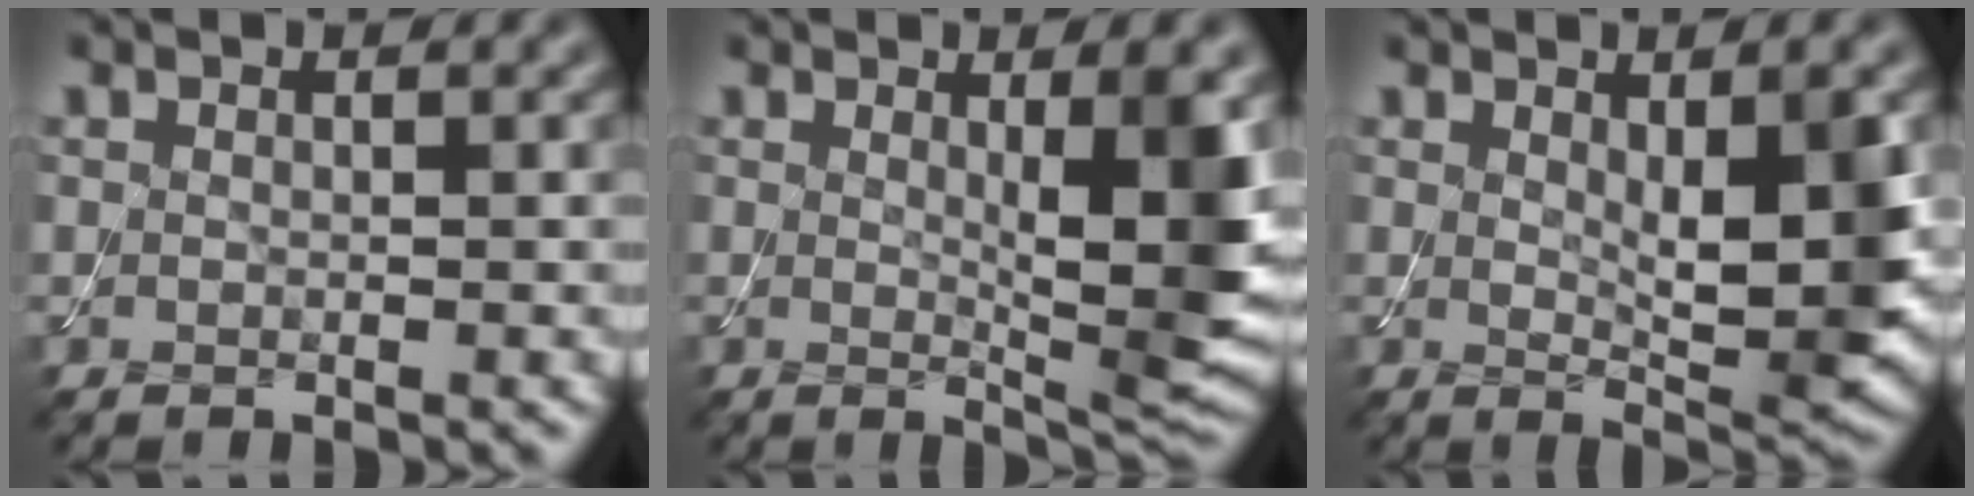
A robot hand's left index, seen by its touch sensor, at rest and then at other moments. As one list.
[{"total": 5.9, "force": [0.9, 1.1, 5.7], "torque": [-0.077, -0.015, 0.020]}, {"total": 5.5, "force": [0.7, 1.4, 5.3], "torque": [-0.084, -0.013, 0.016]}]